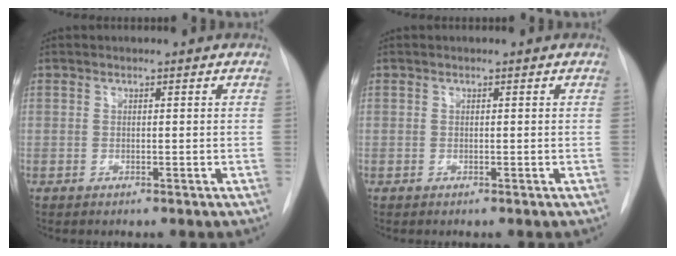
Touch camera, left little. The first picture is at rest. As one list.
[{"total": 0.0}]